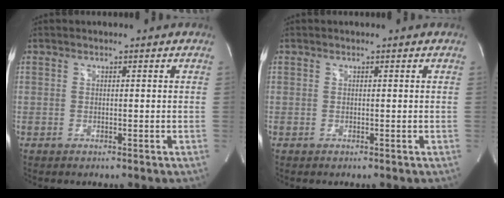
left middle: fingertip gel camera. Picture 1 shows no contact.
{"total": 0.0}